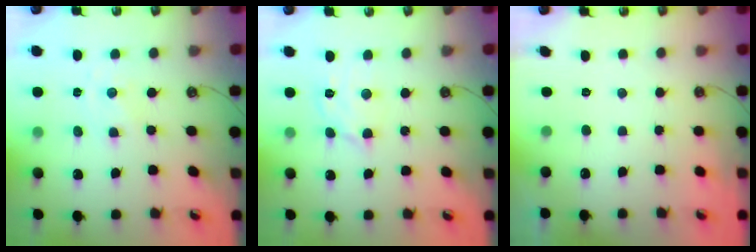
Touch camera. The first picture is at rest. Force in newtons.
{"total": 8.0, "press": 8.0, "slide": 0.5}
{"total": 0.0}